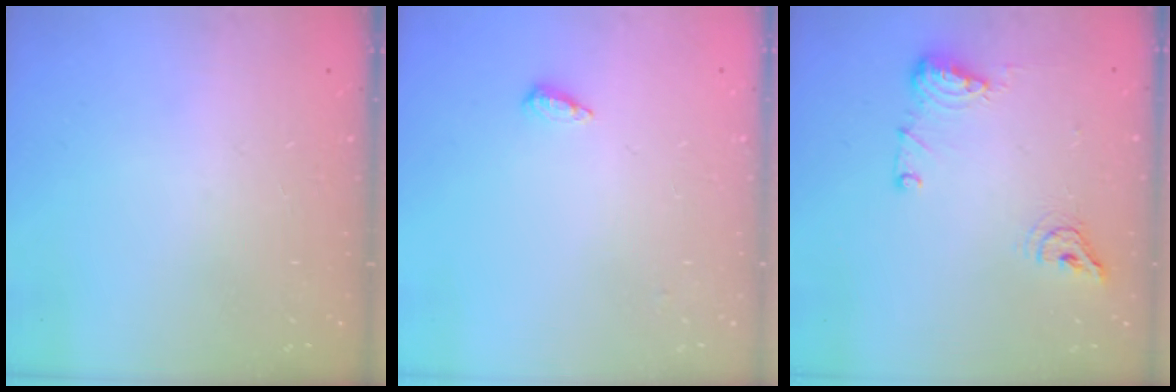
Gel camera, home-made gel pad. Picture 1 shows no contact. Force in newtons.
{"total": 3.9, "press": 3.8, "slide": 0.6}
{"total": 8.9, "press": 8.7, "slide": 1.7}